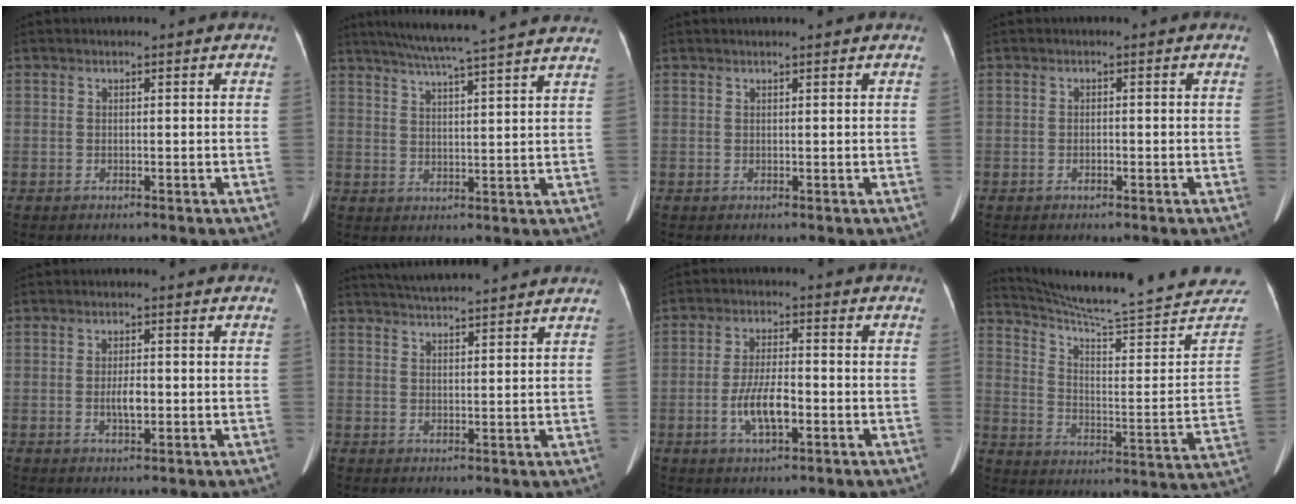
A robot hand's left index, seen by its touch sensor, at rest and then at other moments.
{"total": 20.9, "force": [18.4, -0.3, 9.9], "torque": [-0.162, -0.001, 0.235]}
{"total": 1.8, "force": [1.7, 0.0, 0.8], "torque": [-0.007, 0.011, 0.020]}
{"total": 0.7, "force": [-0.5, 0.2, 0.4], "torque": [-0.005, -0.007, -0.010]}
{"total": 2.7, "force": [-0.5, 0.8, 2.5], "torque": [-0.045, -0.008, -0.009]}
{"total": 10.9, "force": [10.2, -0.2, 3.9], "torque": [-0.070, 0.019, 0.140]}
{"total": 6.2, "force": [-2.1, 1.7, 5.6], "torque": [-0.110, -0.007, -0.038]}
{"total": 29.1, "force": [27.0, 1.2, 10.9], "torque": [-0.168, -0.124, 0.347]}